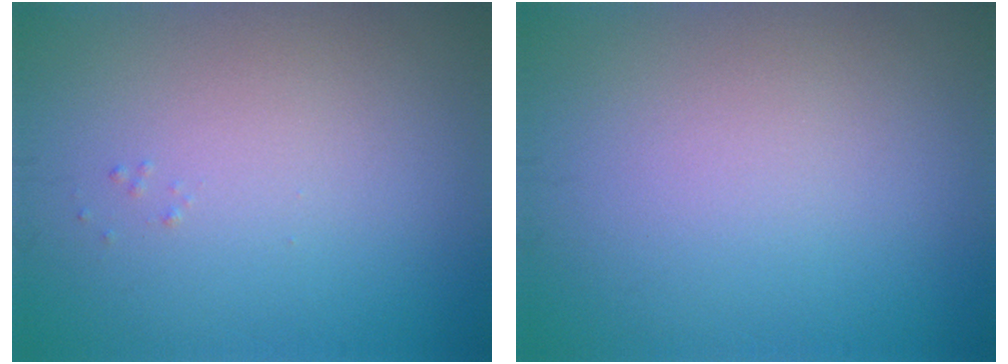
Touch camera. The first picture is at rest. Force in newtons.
{"total": 0.0}